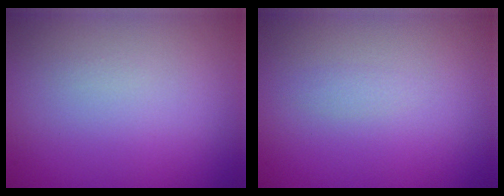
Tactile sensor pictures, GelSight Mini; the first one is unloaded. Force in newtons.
{"total": 0.6, "press": 0.6, "slide": 0.1}